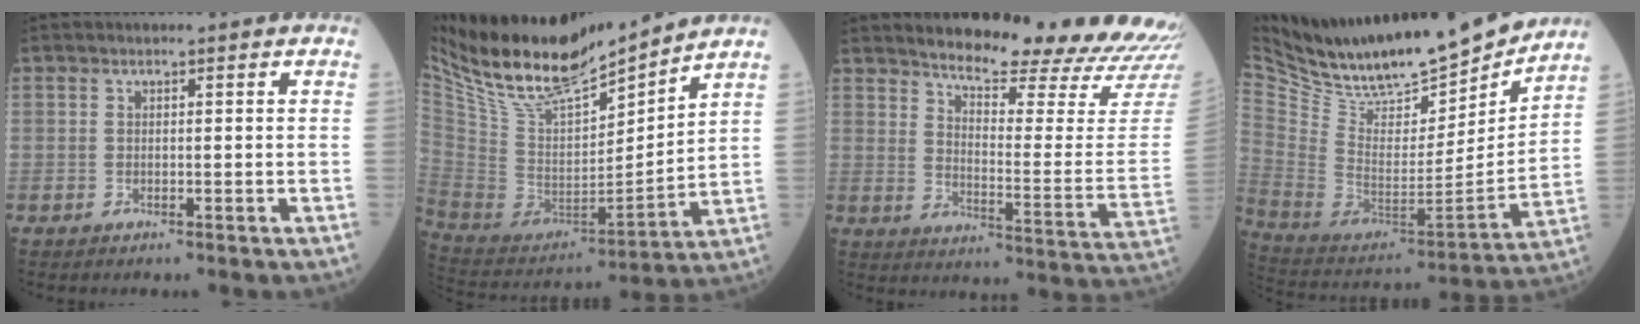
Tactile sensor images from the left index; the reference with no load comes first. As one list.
[{"total": 18.7, "force": [15.8, 2.9, 9.4], "torque": [-0.184, -0.003, 0.301]}, {"total": 22.4, "force": [20.8, 0.6, 8.2], "torque": [-0.117, -0.108, 0.254]}, {"total": 25.9, "force": [22.6, 6.4, 11.0], "torque": [-0.213, -0.040, 0.354]}]